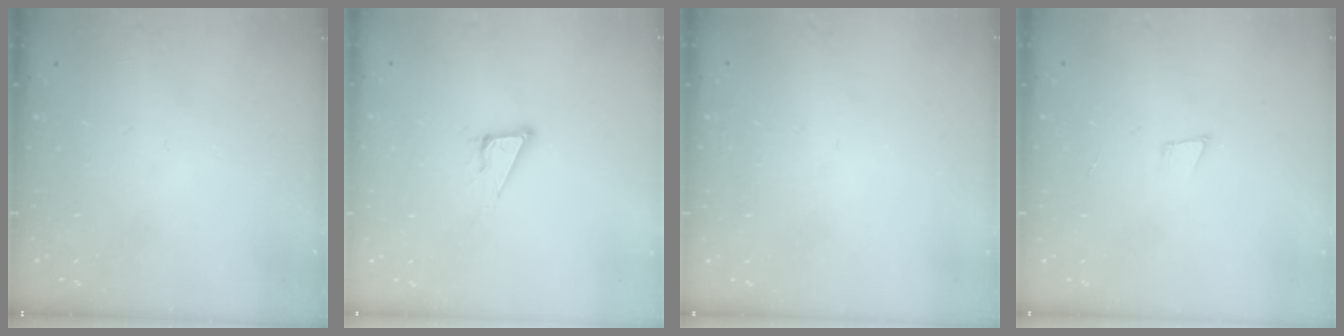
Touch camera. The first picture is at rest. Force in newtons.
{"total": 7.2, "press": 6.8, "slide": 2.6}
{"total": 1.8, "press": 1.7, "slide": 0.4}
{"total": 3.7, "press": 2.5, "slide": 2.6}